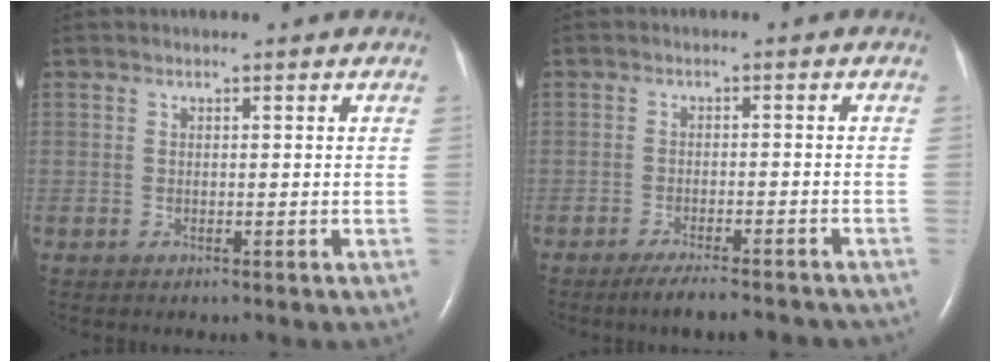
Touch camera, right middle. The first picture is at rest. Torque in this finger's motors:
{"motor_torque": [0.16, -0.18, 0.02, 0.02]}